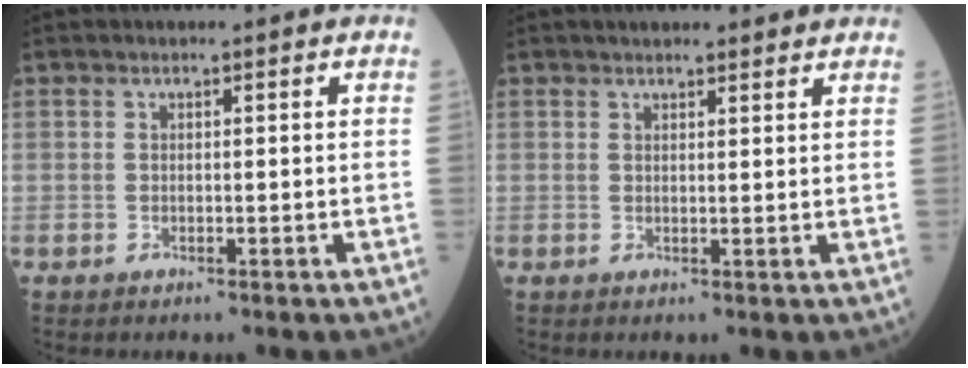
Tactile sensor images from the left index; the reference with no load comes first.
{"total": 7.1, "force": [6.3, 1.5, 2.8], "torque": [-0.032, 0.017, 0.073]}